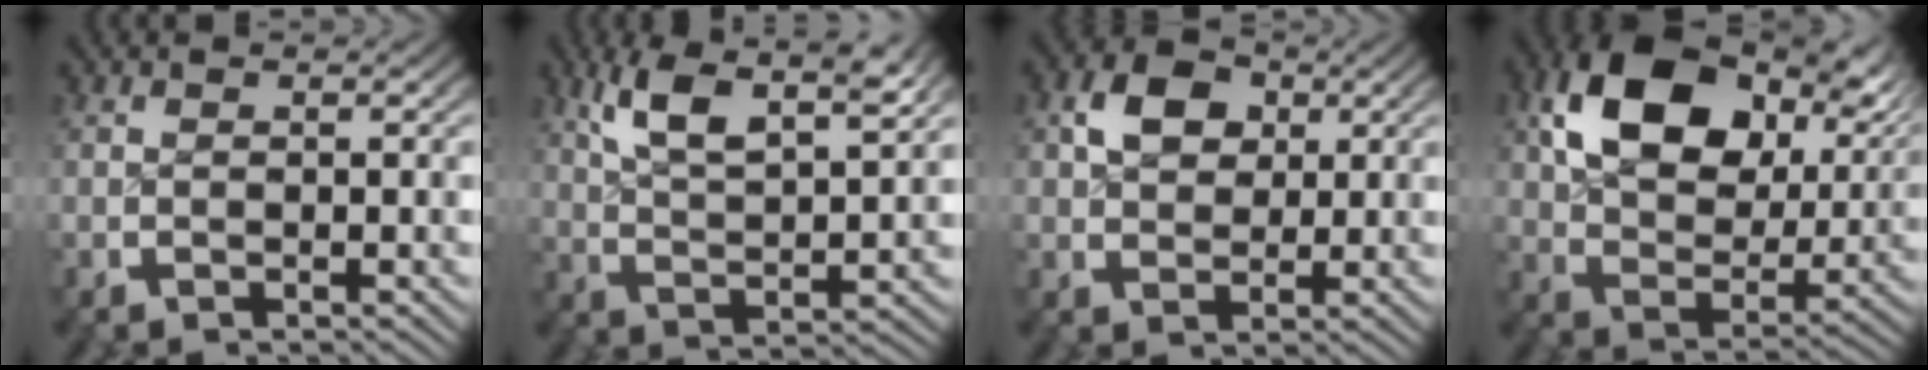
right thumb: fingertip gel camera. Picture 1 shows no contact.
{"total": 8.0, "force": [3.8, 4.0, 5.8], "torque": [-0.111, -0.004, 0.069]}
{"total": 5.0, "force": [1.6, 3.6, 3.1], "torque": [-0.051, -0.006, 0.032]}
{"total": 14.0, "force": [4.3, 8.5, 10.3], "torque": [-0.187, -0.017, 0.080]}